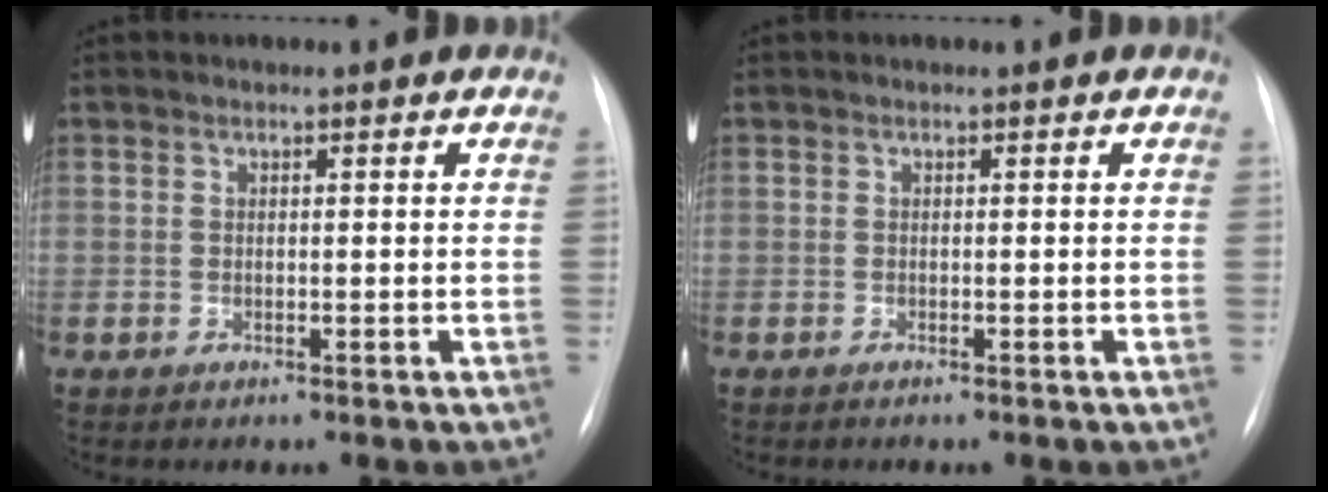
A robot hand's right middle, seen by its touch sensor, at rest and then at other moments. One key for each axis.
{"total": 0.0}